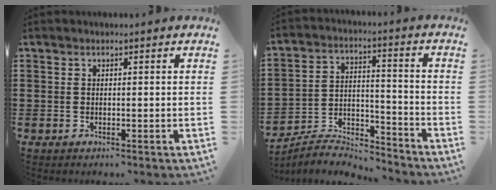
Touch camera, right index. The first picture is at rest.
{"total": 5.7, "force": [-5.6, 0.7, 0.9], "torque": [-0.029, 0.001, -0.114]}